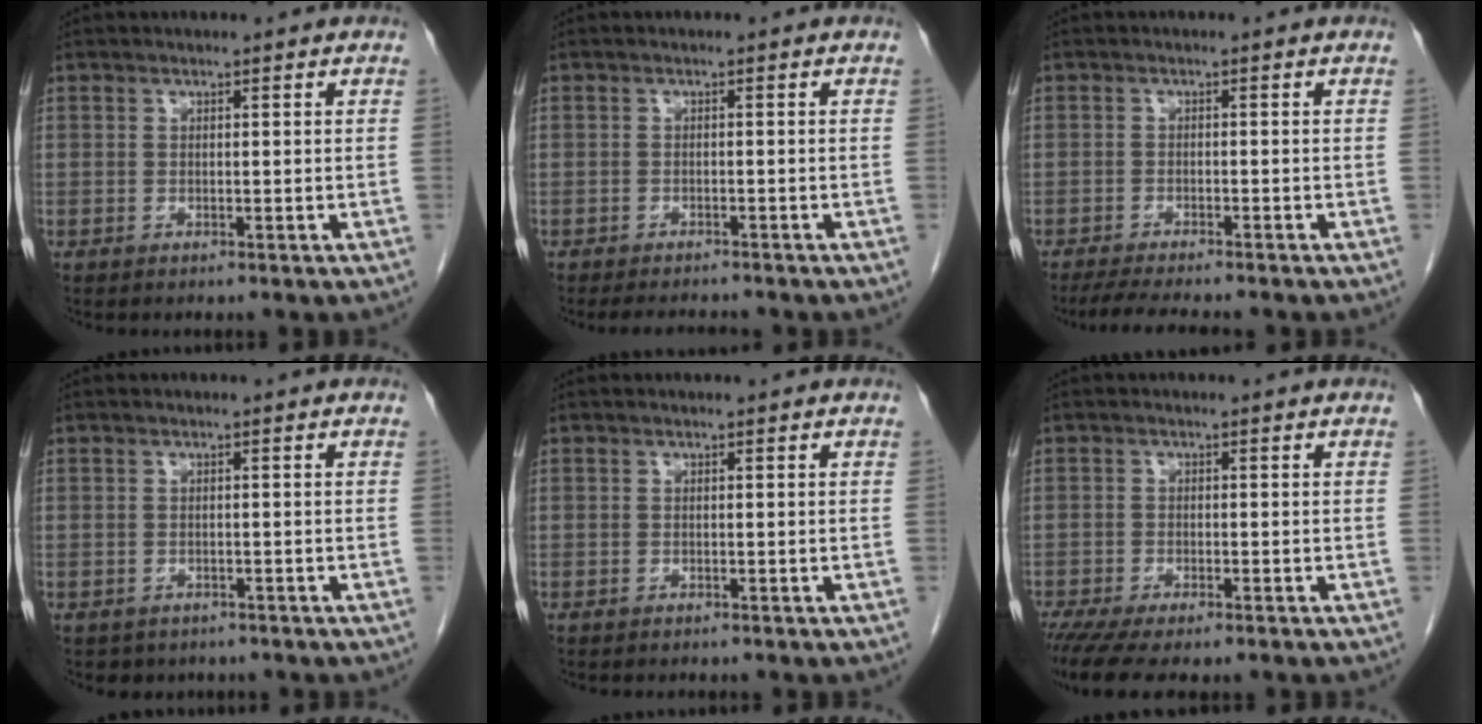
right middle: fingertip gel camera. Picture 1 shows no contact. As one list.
[{"total": 4.1, "force": [-3.8, 0.7, 1.2], "torque": [-0.014, -0.009, -0.056]}, {"total": 7.2, "force": [-6.2, 0.7, 3.5], "torque": [-0.052, -0.016, -0.098]}, {"total": 3.3, "force": [-2.6, 2.0, 0.3], "torque": [-0.009, 0.005, -0.033]}, {"total": 1.0, "force": [-0.9, 0.2, 0.4], "torque": [-0.012, -0.003, -0.012]}, {"total": 8.5, "force": [-6.7, 1.7, 4.8], "torque": [-0.069, -0.015, -0.105]}]